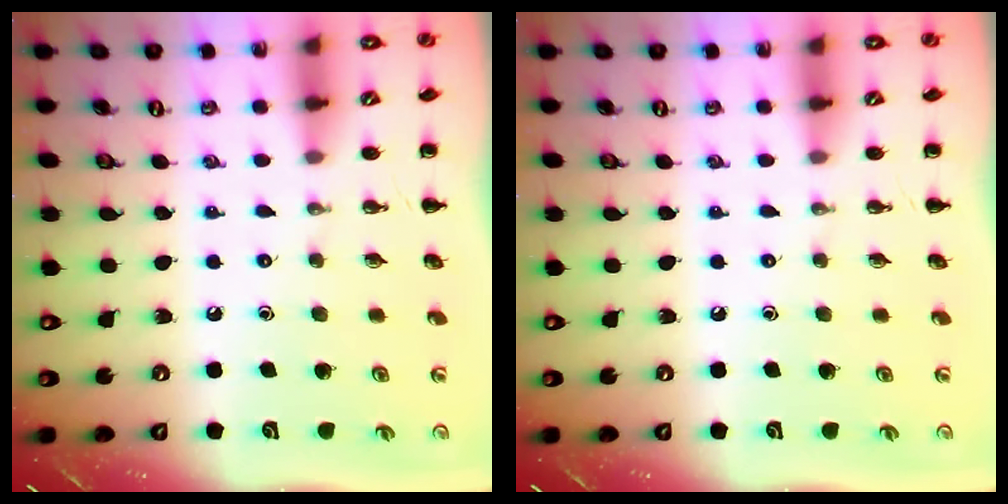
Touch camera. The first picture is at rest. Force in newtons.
{"total": 0.0}